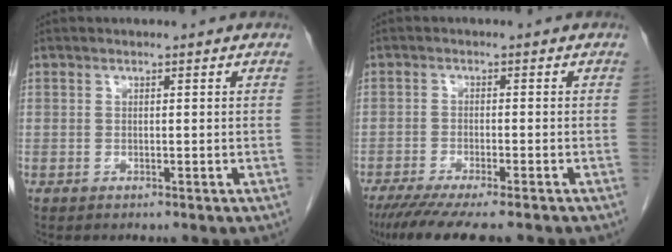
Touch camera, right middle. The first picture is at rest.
{"total": 10.3, "force": [-8.3, 1.1, 5.9], "torque": [-0.083, -0.021, -0.129]}